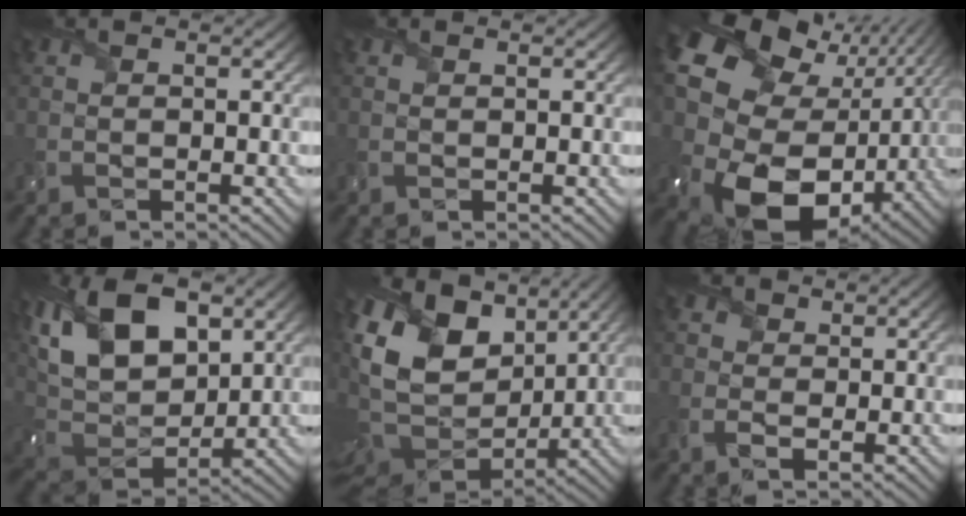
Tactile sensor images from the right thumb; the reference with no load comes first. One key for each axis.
{"total": 0.0}
{"total": 22.5, "fx": 1.5, "fy": 17.2, "fz": 14.4, "tx": -0.299, "ty": -0.044, "tz": 0.033}
{"total": 14.9, "fx": 6.8, "fy": 8.5, "fz": 10.1, "tx": -0.231, "ty": 0.010, "tz": 0.125}
{"total": 15.3, "fx": 4.5, "fy": 10.1, "fz": 10.6, "tx": -0.255, "ty": 0.012, "tz": 0.082}
{"total": 2.7, "fx": 0.4, "fy": 2.1, "fz": 1.5, "tx": -0.040, "ty": -0.001, "tz": 0.002}